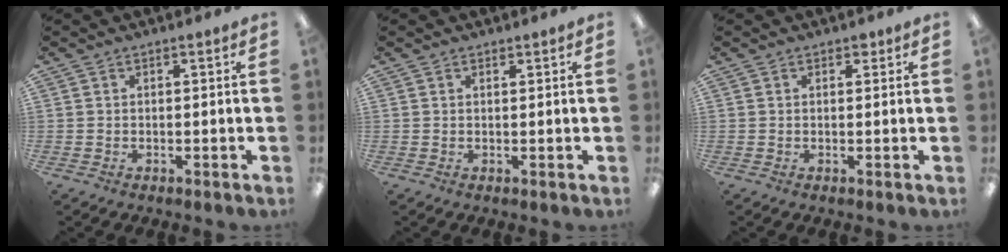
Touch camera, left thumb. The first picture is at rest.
{"total": 0.7, "force": [0.6, 0.1, 0.1], "torque": [-0.003, 0.000, 0.012]}
{"total": 1.3, "force": [0.9, 0.8, 0.5], "torque": [0.004, -0.005, 0.014]}